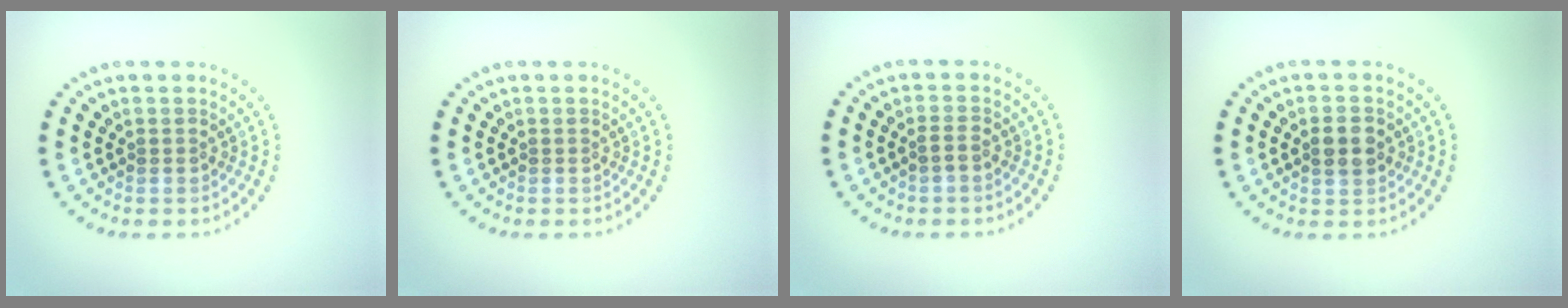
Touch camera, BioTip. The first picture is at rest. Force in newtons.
{"total": 0.0}
{"total": 0.7, "press": 0.5, "slide": 0.6}
{"total": 2.8, "press": 2.8, "slide": 0.3}